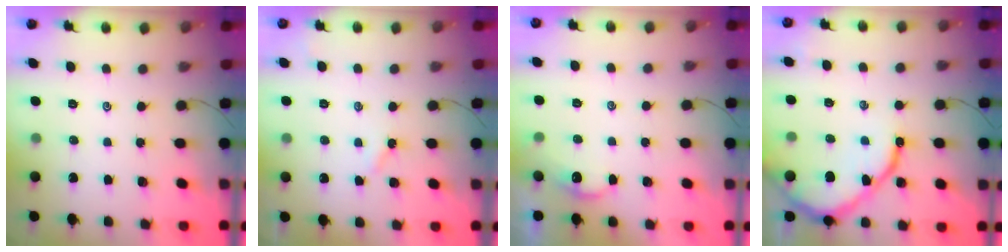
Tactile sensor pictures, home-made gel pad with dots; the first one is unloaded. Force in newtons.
{"total": 2.2, "press": 2.2, "slide": 0.4}
{"total": 2.6, "press": 2.6, "slide": 0.3}
{"total": 11.9, "press": 11.8, "slide": 1.2}